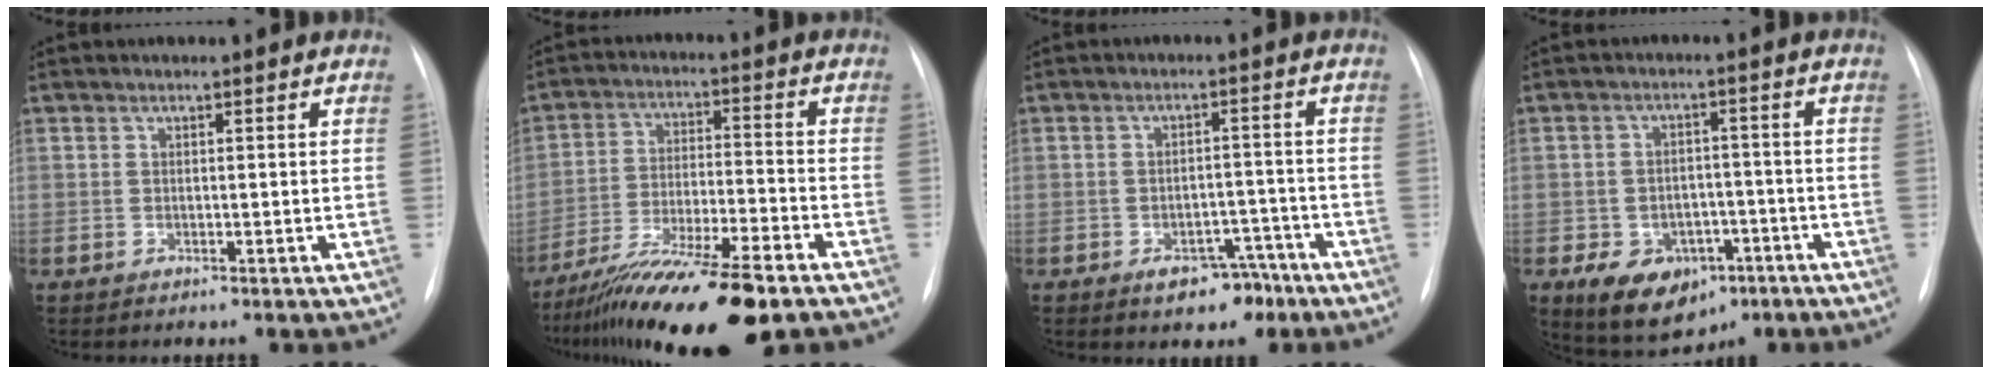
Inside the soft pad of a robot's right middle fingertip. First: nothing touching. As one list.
[{"total": 17.1, "force": [-12.9, 1.2, 11.1], "torque": [-0.188, -0.029, -0.219]}, {"total": 5.6, "force": [-3.6, 3.4, 2.6], "torque": [-0.023, 0.020, -0.043]}, {"total": 9.9, "force": [-5.1, 6.8, 5.1], "torque": [-0.087, 0.011, -0.068]}]